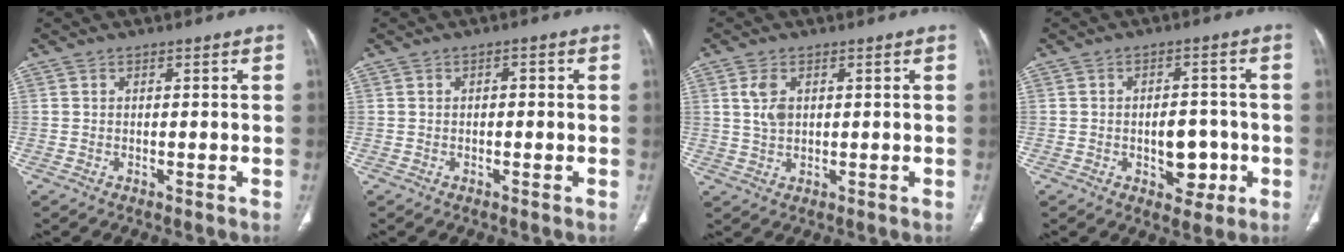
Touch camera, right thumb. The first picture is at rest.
{"total": 1.3, "force": [0.1, 0.7, 1.1], "torque": [-0.015, 0.003, -0.002]}
{"total": 3.8, "force": [1.2, 2.3, 2.9], "torque": [-0.059, -0.003, 0.028]}
{"total": 6.9, "force": [-1.7, 4.5, 4.9], "torque": [-0.034, 0.014, -0.015]}